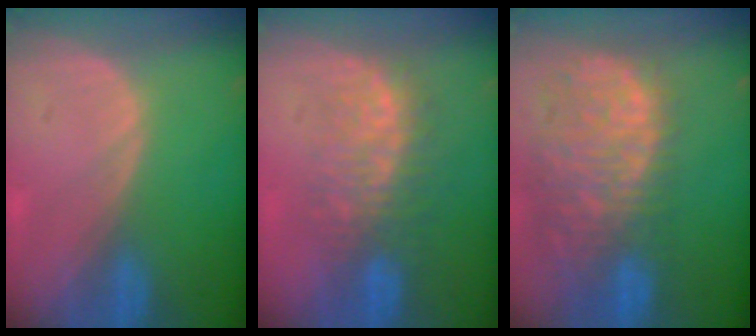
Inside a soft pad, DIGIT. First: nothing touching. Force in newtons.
{"total": 7.8, "press": 7.7, "slide": 1.3}
{"total": 13.5, "press": 11.1, "slide": 7.6}